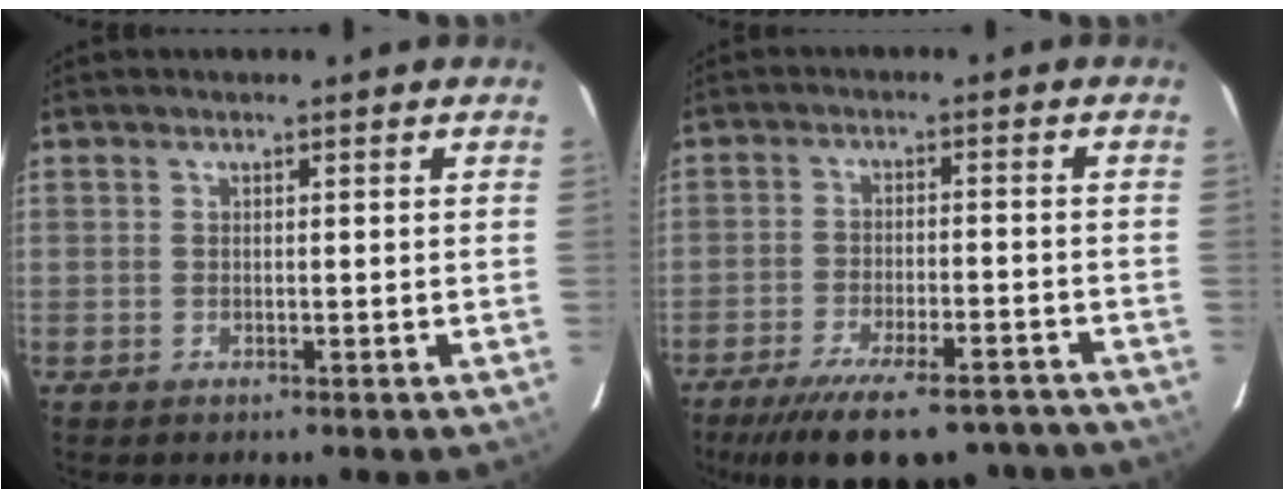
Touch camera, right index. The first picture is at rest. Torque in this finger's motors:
{"motor_torque": [1.12, -1.02, 0.65, 0.15]}